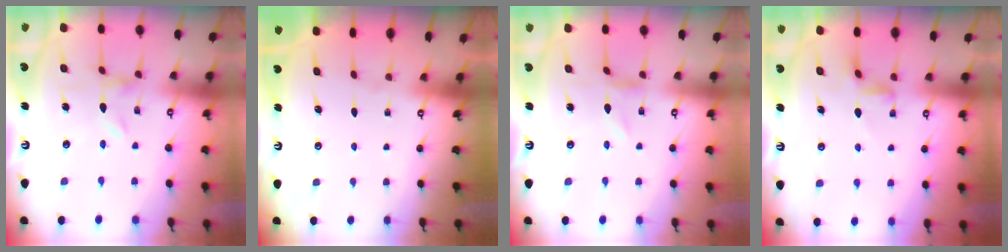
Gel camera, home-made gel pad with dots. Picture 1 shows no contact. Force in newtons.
{"total": 0.0}
{"total": 0.7, "press": 0.7, "slide": 0.1}
{"total": 2.5, "press": 2.4, "slide": 0.6}